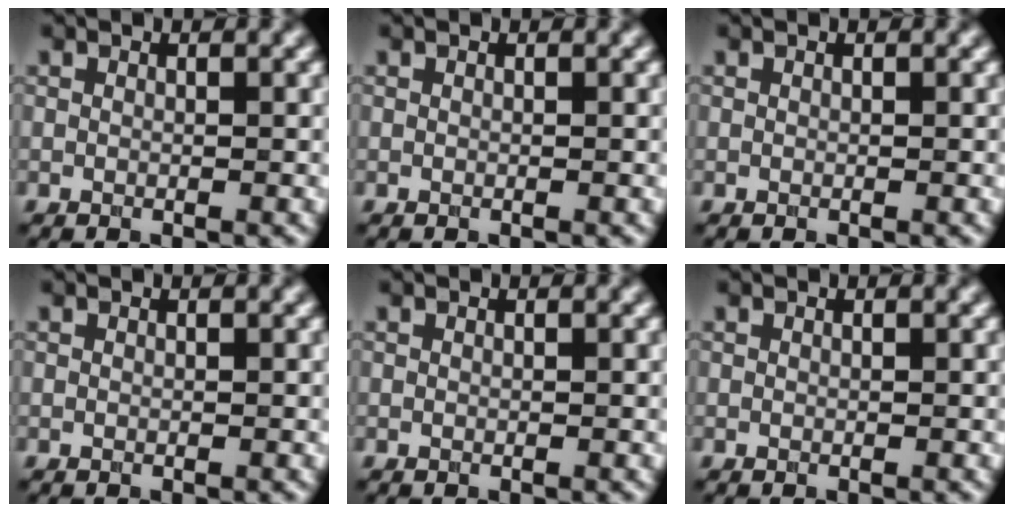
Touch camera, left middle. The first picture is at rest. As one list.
[{"total": 0.0}, {"total": 0.0}, {"total": 0.0}, {"total": 0.0}, {"total": 0.0}]